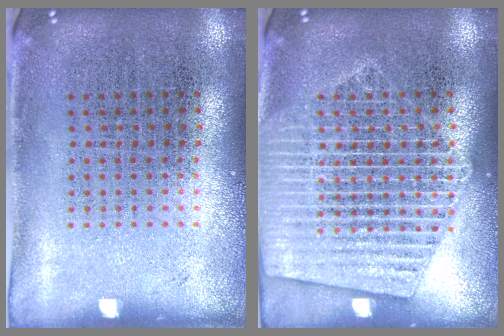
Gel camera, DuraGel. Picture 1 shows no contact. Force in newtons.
{"total": 3.7, "press": 3.6, "slide": 0.5}